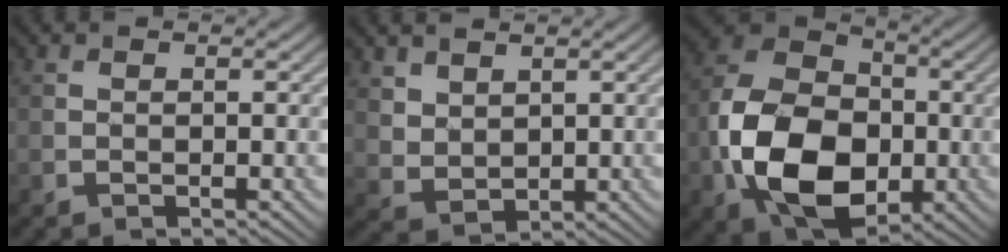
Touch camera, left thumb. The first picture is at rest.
{"total": 3.9, "force": [2.6, 2.4, 1.7], "torque": [-0.050, -0.010, 0.064]}
{"total": 14.6, "force": [-3.5, 10.2, 9.9], "torque": [-0.220, -0.017, -0.074]}